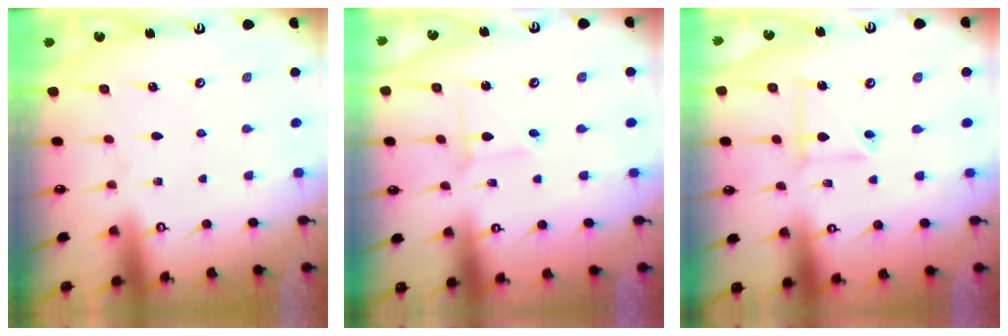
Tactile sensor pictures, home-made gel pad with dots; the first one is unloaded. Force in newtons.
{"total": 2.4, "press": 2.4, "slide": 0.1}
{"total": 5.1, "press": 5.0, "slide": 0.5}